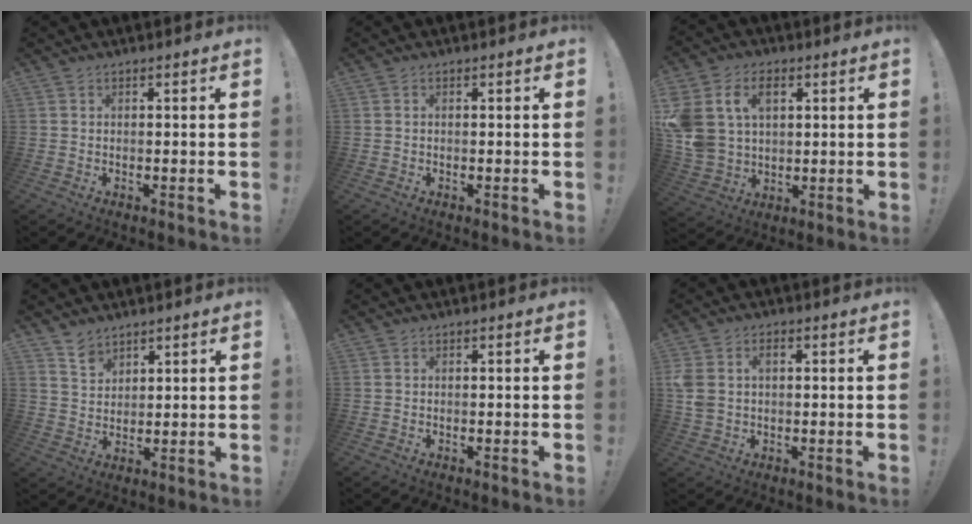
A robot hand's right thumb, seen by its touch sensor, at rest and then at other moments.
{"total": 0.0}
{"total": 14.2, "force": [5.0, 10.4, 8.3], "torque": [-0.167, -0.017, 0.096]}
{"total": 5.5, "force": [4.5, 2.9, 0.9], "torque": [-0.014, -0.035, 0.087]}
{"total": 0.0}
{"total": 5.1, "force": [1.0, 3.8, 3.3], "torque": [-0.076, 0.005, 0.015]}